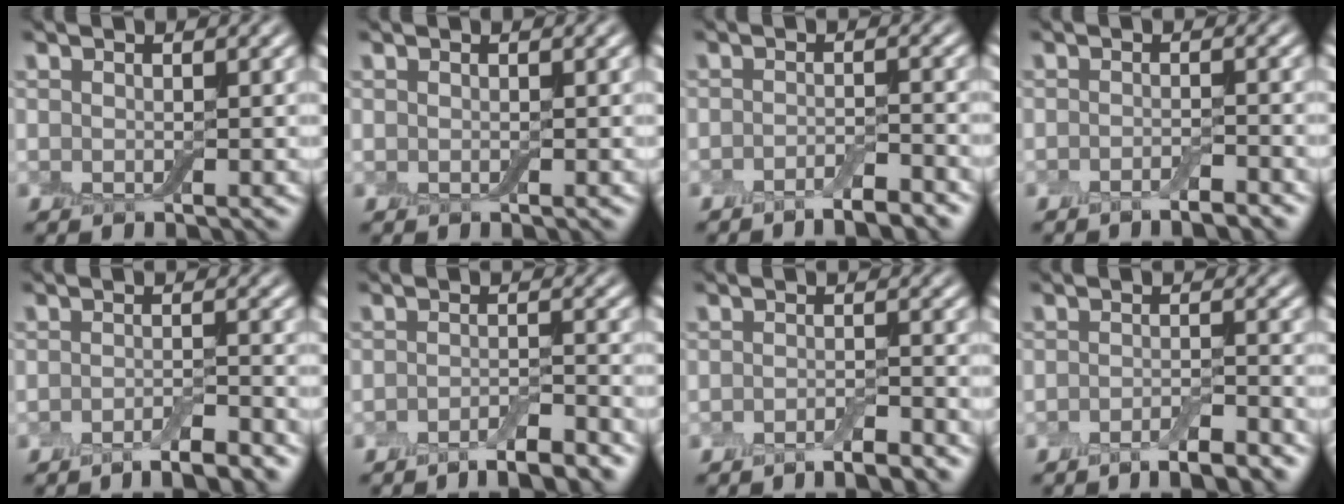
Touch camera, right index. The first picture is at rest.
{"total": 0.0}
{"total": 2.6, "force": [-2.2, 0.3, 1.5], "torque": [-0.021, 0.003, -0.038]}
{"total": 1.6, "force": [-1.4, 0.1, 0.8], "torque": [-0.011, 0.000, -0.025]}
{"total": 2.8, "force": [-2.1, 0.4, 1.7], "torque": [-0.023, 0.003, -0.038]}
{"total": 3.4, "force": [-2.7, 0.5, 1.9], "torque": [-0.027, 0.003, -0.045]}
{"total": 2.0, "force": [-1.7, 0.1, 1.1], "torque": [-0.014, 0.001, -0.030]}
{"total": 3.0, "force": [-2.4, 0.5, 1.8], "torque": [-0.026, 0.003, -0.041]}